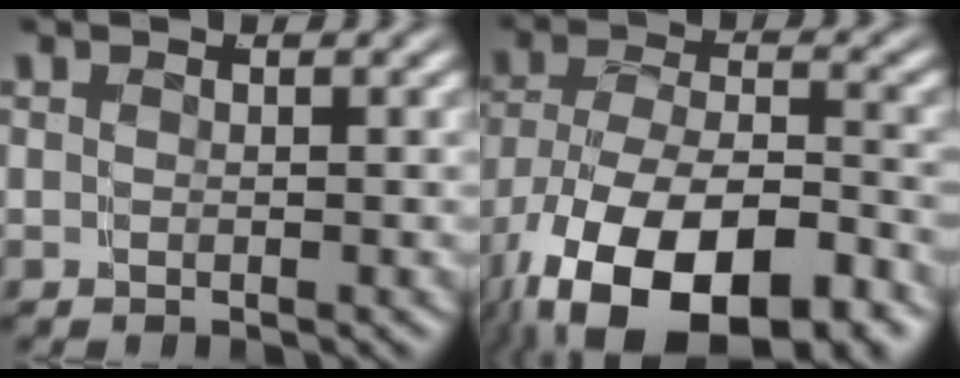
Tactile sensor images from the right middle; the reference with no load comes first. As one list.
[{"total": 12.5, "force": [-4.7, 7.4, 8.8], "torque": [-0.170, -0.058, -0.040]}]